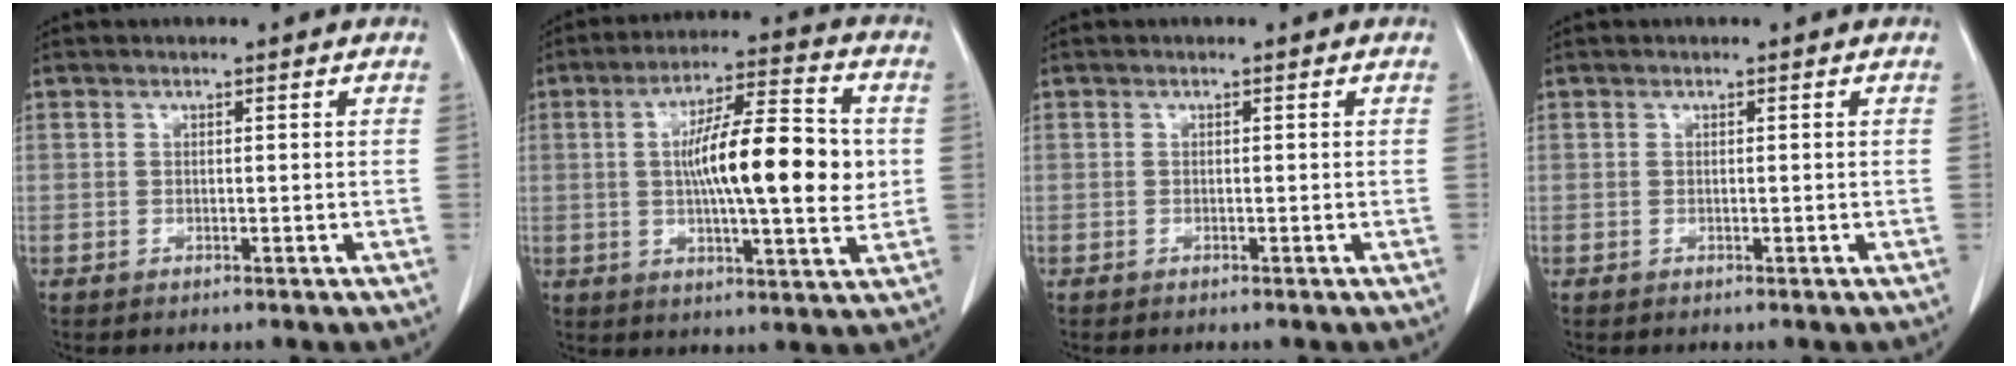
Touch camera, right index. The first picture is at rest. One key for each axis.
{"total": 15.5, "fx": 0.8, "fy": 2.8, "fz": 15.3, "tx": -0.250, "ty": 0.014, "tz": 0.008}
{"total": 0.0}
{"total": 0.0}